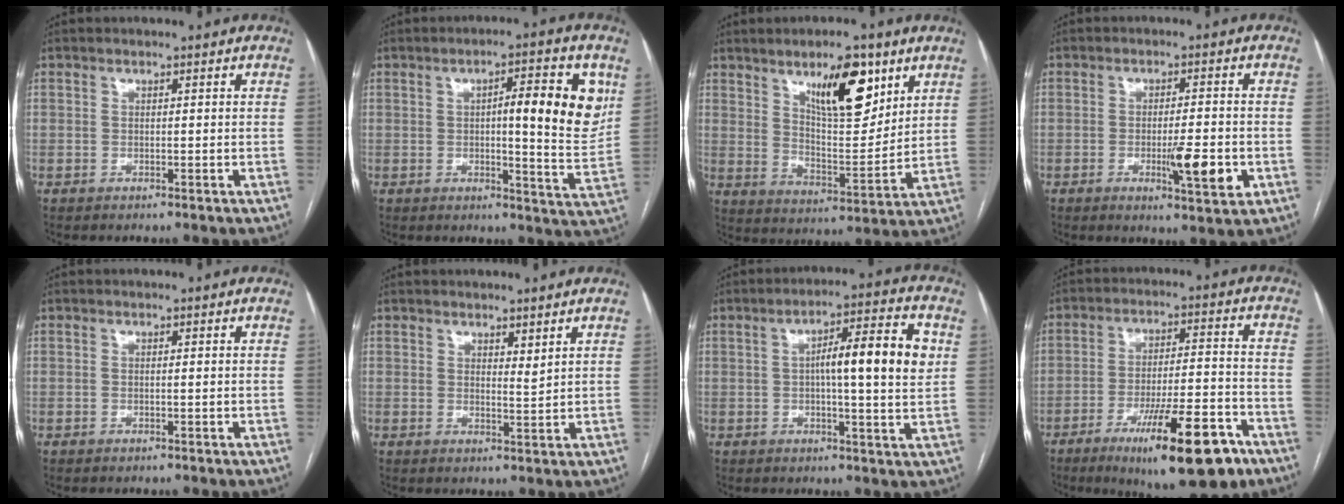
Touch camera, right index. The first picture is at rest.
{"total": 11.3, "force": [2.7, 1.9, 10.8], "torque": [-0.139, 0.005, 0.033]}
{"total": 12.6, "force": [7.0, 3.8, 9.7], "torque": [-0.157, -0.002, 0.121]}
{"total": 7.3, "force": [-2.2, 1.0, 6.9], "torque": [-0.106, -0.010, -0.030]}
{"total": 0.0}
{"total": 1.9, "force": [1.4, 0.4, 1.2], "torque": [-0.024, -0.010, 0.028]}
{"total": 11.2, "force": [1.6, 1.2, 11.0], "torque": [-0.165, 0.018, 0.019]}
{"total": 17.2, "force": [-10.3, 2.7, 13.6], "torque": [-0.188, -0.012, -0.156]}